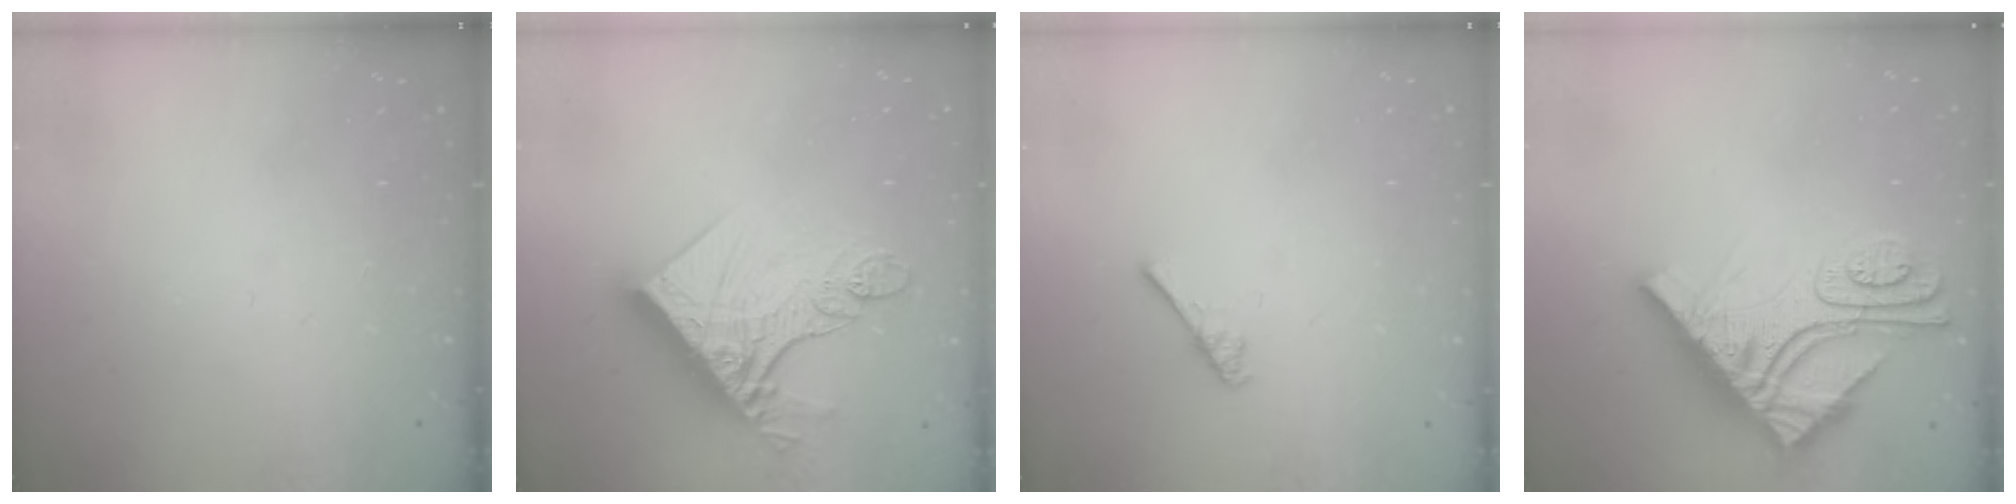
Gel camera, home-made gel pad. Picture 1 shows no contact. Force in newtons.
{"total": 19.0, "press": 18.9, "slide": 2.3}
{"total": 2.9, "press": 2.9, "slide": 0.4}
{"total": 17.0, "press": 16.9, "slide": 1.4}